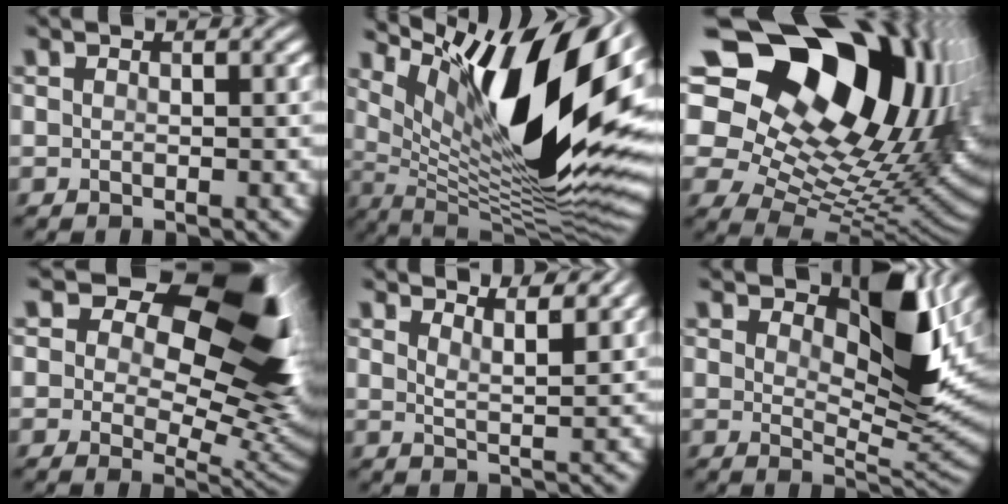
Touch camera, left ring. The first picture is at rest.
{"total": 15.7, "force": [7.1, 4.1, 13.4], "torque": [-0.228, -0.002, 0.129]}
{"total": 20.1, "force": [8.4, 12.7, 13.1], "torque": [-0.212, 0.019, 0.149]}
{"total": 14.6, "force": [6.0, 8.3, 10.4], "torque": [-0.125, 0.002, 0.097]}
{"total": 4.1, "force": [3.6, 0.7, 1.8], "torque": [-0.003, 0.015, 0.031]}
{"total": 6.8, "force": [3.5, 2.5, 5.3], "torque": [-0.077, -0.010, 0.053]}